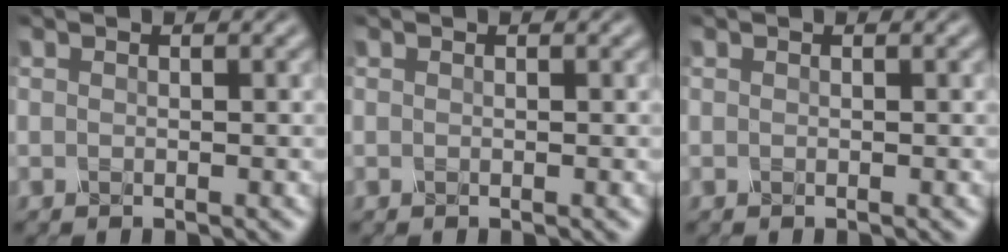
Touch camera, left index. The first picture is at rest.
{"total": 0.0}
{"total": 0.0}